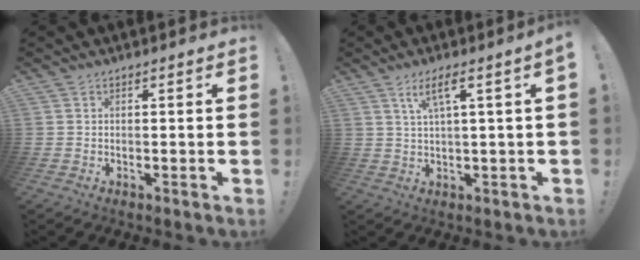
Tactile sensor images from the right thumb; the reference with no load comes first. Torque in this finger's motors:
{"motor_torque": [0.01, 0.01, 0.06, 0.05, 0.21]}